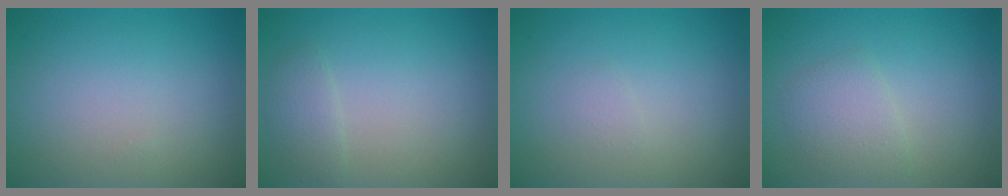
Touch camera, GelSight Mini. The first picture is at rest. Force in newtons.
{"total": 1.4, "press": 1.4, "slide": 0.1}
{"total": 0.6, "press": 0.6, "slide": 0.0}
{"total": 2.2, "press": 2.2, "slide": 0.0}